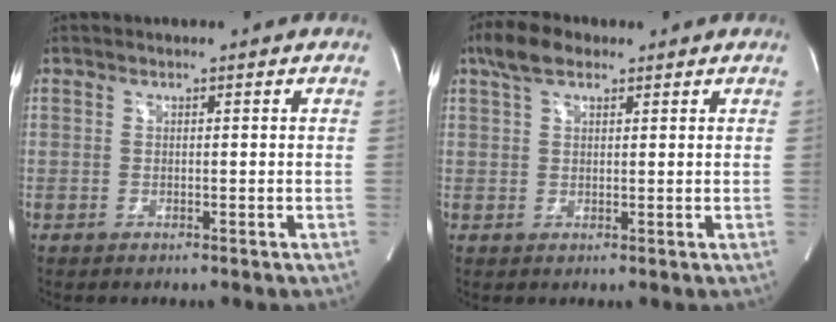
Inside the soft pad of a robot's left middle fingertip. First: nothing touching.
{"total": 5.0, "force": [3.2, 2.2, 3.1], "torque": [-0.069, 0.023, 0.063]}